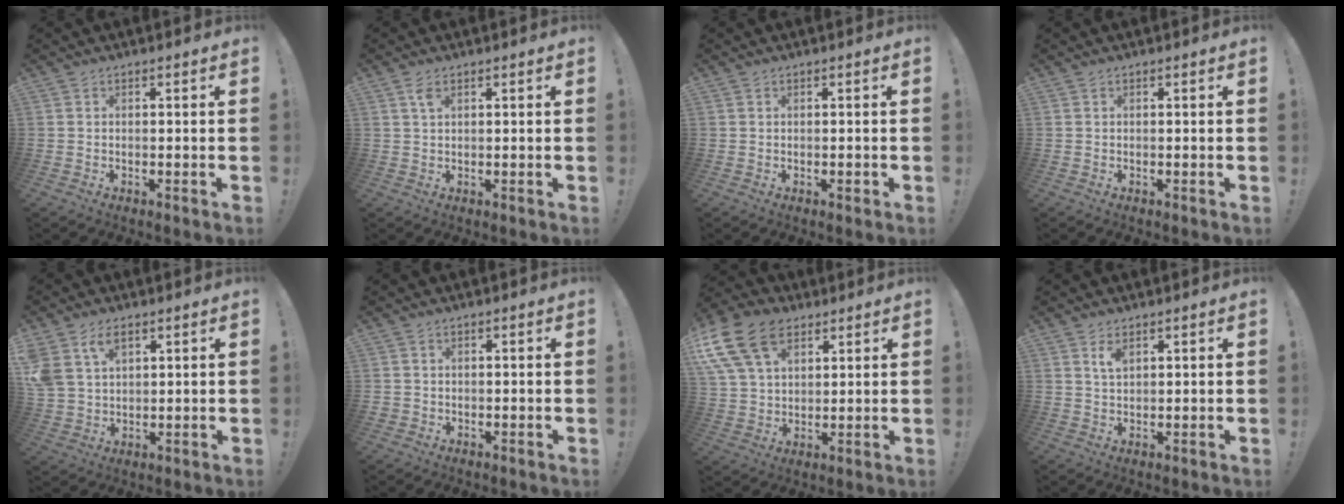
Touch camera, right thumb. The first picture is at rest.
{"total": 2.7, "force": [1.3, 1.3, 2.0], "torque": [-0.042, 0.003, 0.023]}
{"total": 0.7, "force": [-0.5, 0.2, 0.5], "torque": [-0.002, -0.001, -0.009]}
{"total": 0.0}
{"total": 8.5, "force": [4.6, 5.5, 4.6], "torque": [-0.096, -0.010, 0.093]}
{"total": 1.3, "force": [0.2, 1.3, 0.3], "torque": [0.003, -0.001, 0.002]}
{"total": 17.5, "force": [8.4, 11.6, 10.1], "torque": [-0.203, -0.037, 0.157]}
{"total": 3.2, "force": [1.7, 1.4, 2.3], "torque": [-0.041, -0.003, 0.030]}